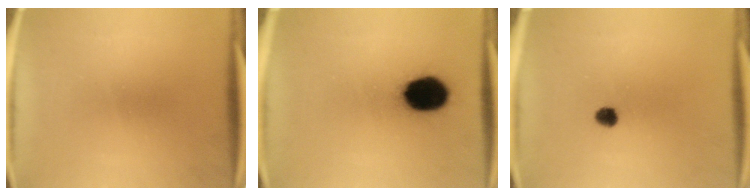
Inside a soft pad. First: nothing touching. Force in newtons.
{"total": 14.1}
{"total": 2.5}